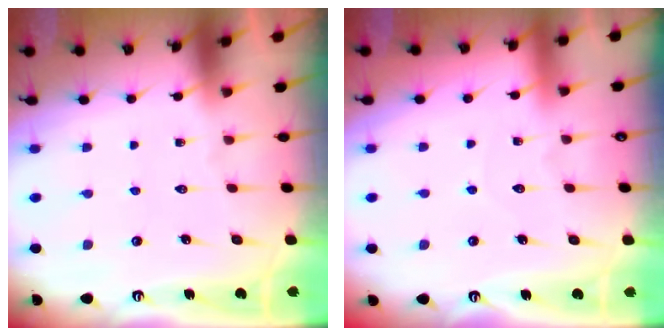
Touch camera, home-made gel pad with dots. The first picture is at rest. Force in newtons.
{"total": 2.9, "press": 2.9, "slide": 0.2}